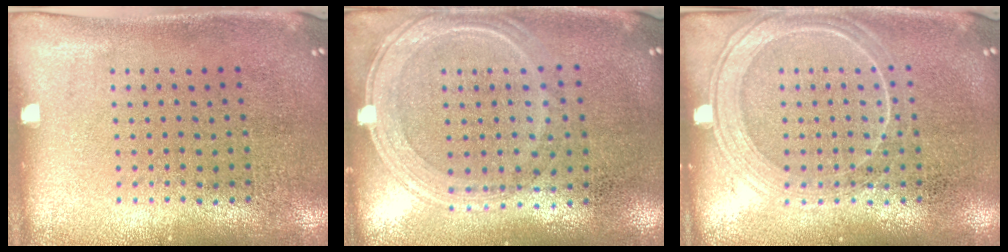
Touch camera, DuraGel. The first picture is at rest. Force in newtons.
{"total": 1.3, "press": 1.2, "slide": 0.4}
{"total": 2.4, "press": 2.4, "slide": 0.4}